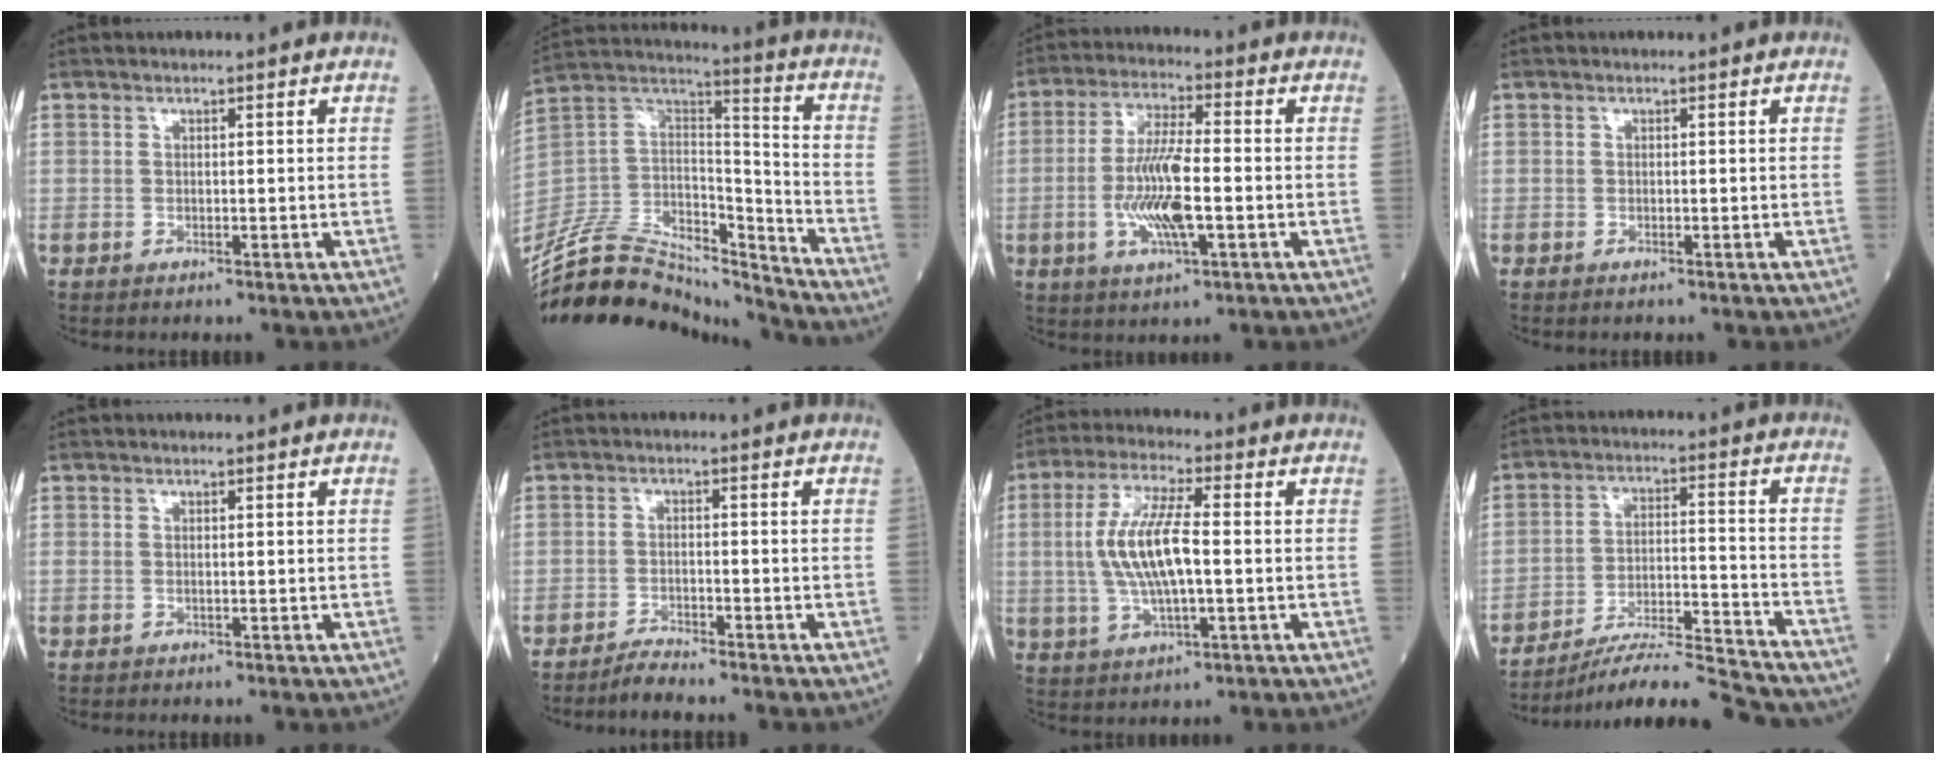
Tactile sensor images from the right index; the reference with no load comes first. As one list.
[{"total": 22.4, "force": [-21.0, 5.1, 6.1], "torque": [-0.137, 0.035, -0.361]}, {"total": 10.3, "force": [-2.1, 1.9, 9.9], "torque": [-0.200, -0.003, -0.039]}, {"total": 0.5, "force": [-0.3, 0.1, 0.4], "torque": [-0.009, -0.001, -0.004]}, {"total": 0.0}, {"total": 2.7, "force": [-2.6, -0.5, 0.6], "torque": [-0.015, -0.012, -0.051]}, {"total": 10.3, "force": [0.0, 2.4, 10.0], "torque": [-0.211, 0.006, 0.001]}, {"total": 15.2, "force": [-14.2, 0.6, 5.4], "torque": [-0.095, 0.009, -0.227]}]